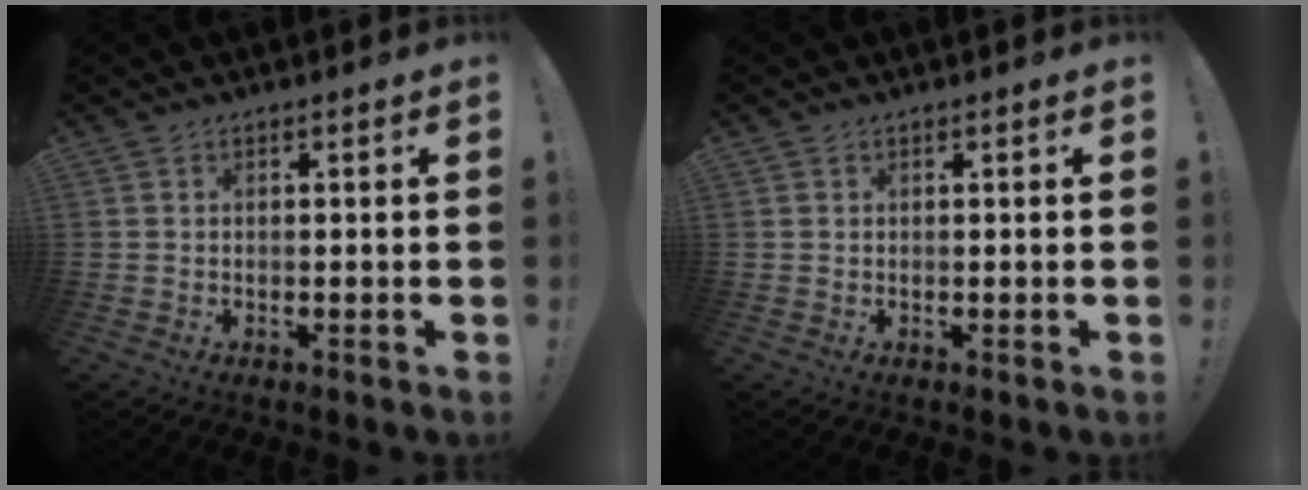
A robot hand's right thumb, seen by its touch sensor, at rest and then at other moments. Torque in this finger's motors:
{"motor_torque": [-0.06, -0.06, -0.13, 0.04, -0.03]}